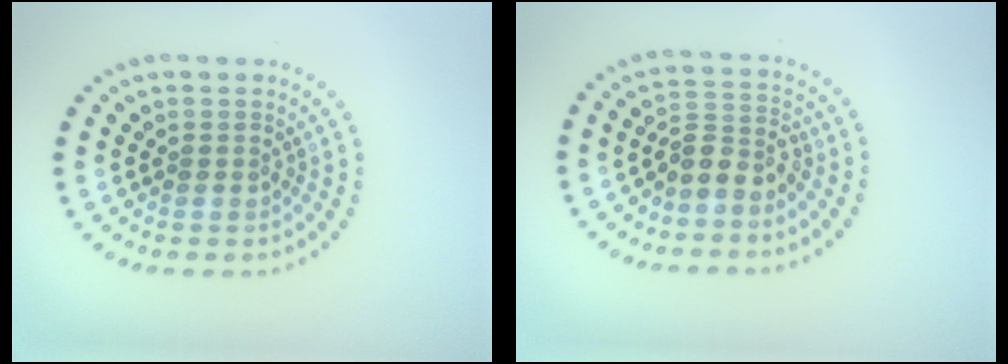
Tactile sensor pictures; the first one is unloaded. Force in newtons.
{"total": 2.8, "press": 2.4, "slide": 1.4}